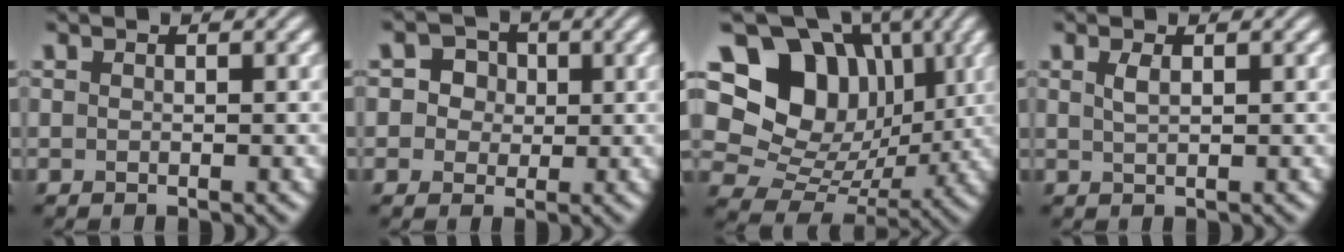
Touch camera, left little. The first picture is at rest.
{"total": 3.7, "force": [1.2, 3.2, 1.4], "torque": [-0.015, 0.010, 0.008]}
{"total": 15.6, "force": [5.6, 11.9, 8.4], "torque": [-0.167, 0.057, 0.091]}
{"total": 1.2, "force": [0.5, 0.4, 1.0], "torque": [-0.023, 0.002, 0.011]}